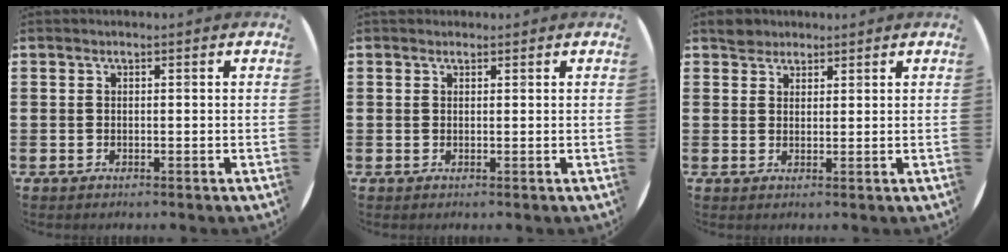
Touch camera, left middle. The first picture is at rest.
{"total": 0.6, "force": [0.5, 0.3, -0.1], "torque": [0.011, 0.002, 0.008]}
{"total": 2.4, "force": [2.2, 1.0, -0.1], "torque": [0.007, 0.002, 0.042]}